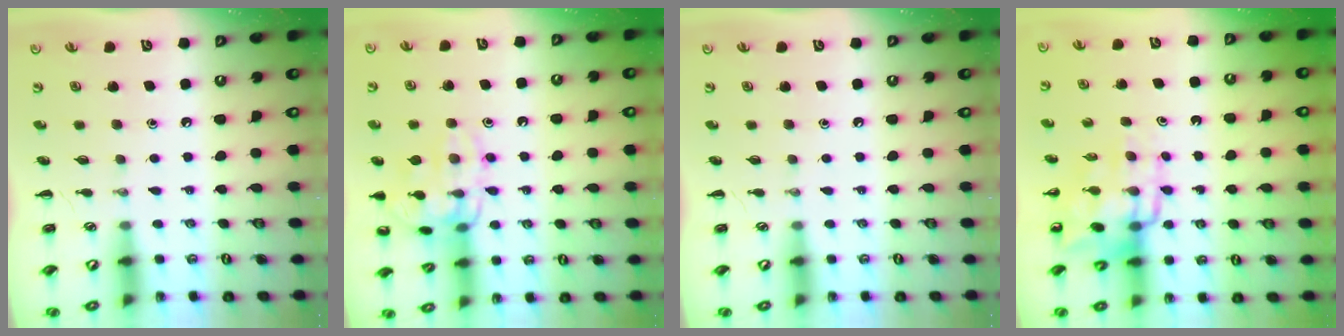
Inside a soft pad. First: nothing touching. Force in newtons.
{"total": 13.9, "press": 13.9, "slide": 0.3}
{"total": 0.0}
{"total": 13.7, "press": 13.3, "slide": 3.3}